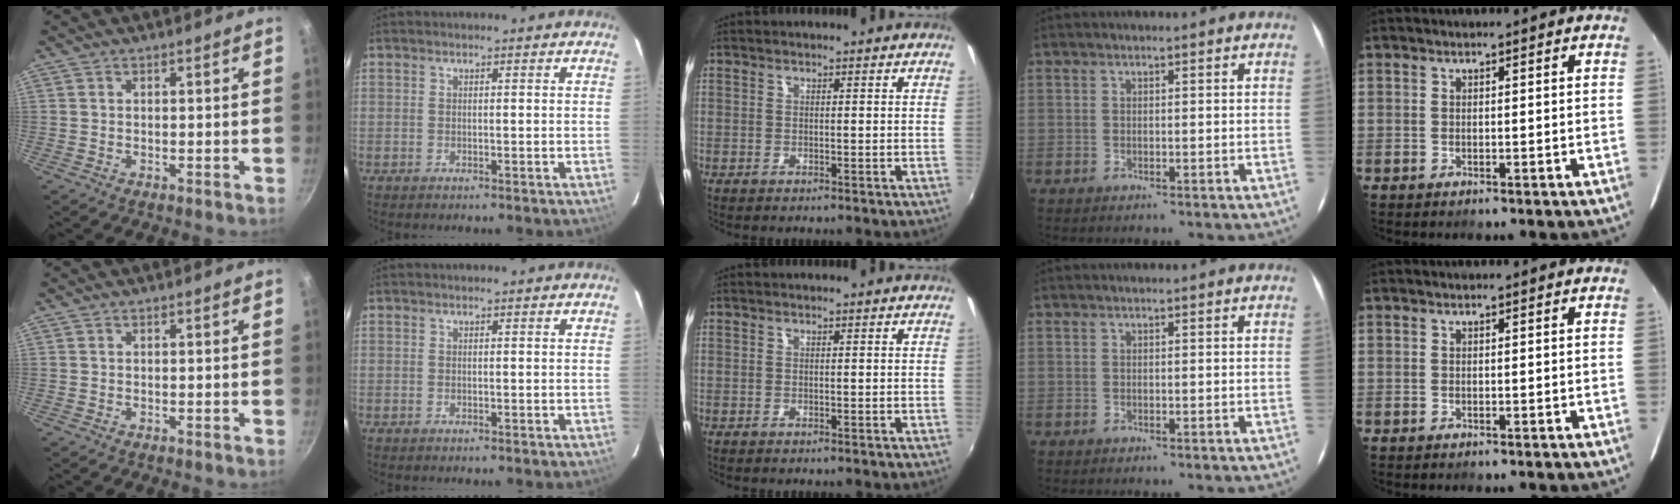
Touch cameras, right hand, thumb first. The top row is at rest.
{}